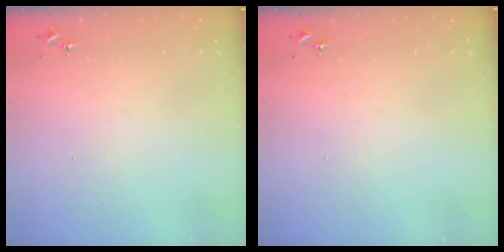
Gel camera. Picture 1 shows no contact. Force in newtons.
{"total": 0.0}